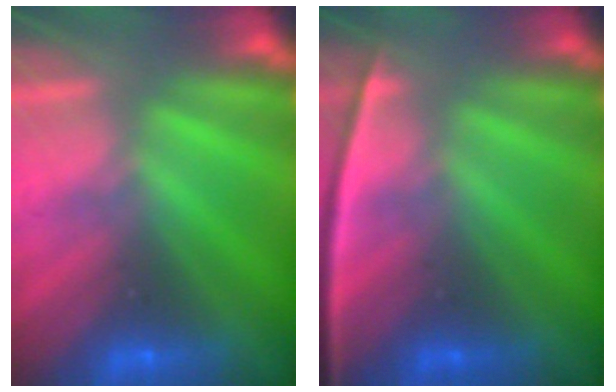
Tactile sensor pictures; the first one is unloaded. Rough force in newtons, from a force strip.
{"total": 2.3}